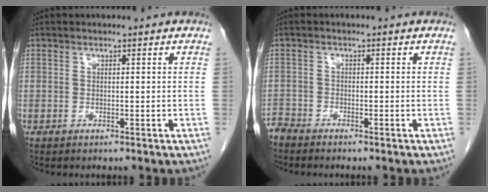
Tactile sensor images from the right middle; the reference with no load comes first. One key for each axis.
{"total": 1.9, "fx": -1.9, "fy": 0.1, "fz": -0.1, "tx": 0.005, "ty": -0.006, "tz": -0.039}